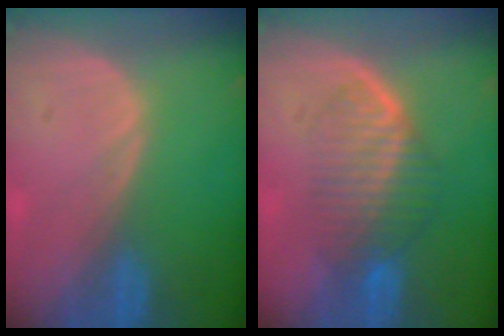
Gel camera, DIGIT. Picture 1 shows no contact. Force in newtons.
{"total": 6.6, "press": 6.4, "slide": 1.8}